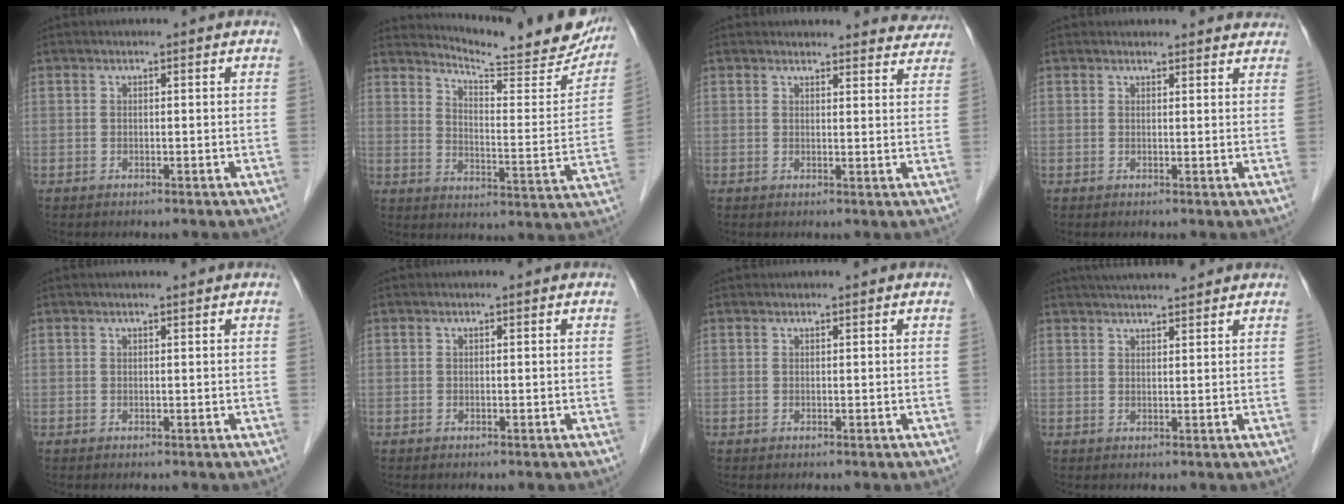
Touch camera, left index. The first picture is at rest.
{"total": 19.1, "force": [17.9, 2.8, 6.2], "torque": [-0.080, -0.066, 0.220]}
{"total": 11.2, "force": [10.6, 3.4, 1.0], "torque": [0.032, -0.008, 0.097]}
{"total": 7.1, "force": [6.6, 2.4, 1.0], "torque": [0.018, 0.009, 0.059]}
{"total": 1.7, "force": [1.4, 0.4, 0.9], "torque": [-0.003, 0.010, 0.020]}
{"total": 0.0}
{"total": 0.6, "force": [0.5, 0.3, 0.0], "torque": [0.007, 0.003, 0.008]}
{"total": 8.1, "force": [7.2, 1.2, 3.3], "torque": [-0.047, 0.027, 0.111]}